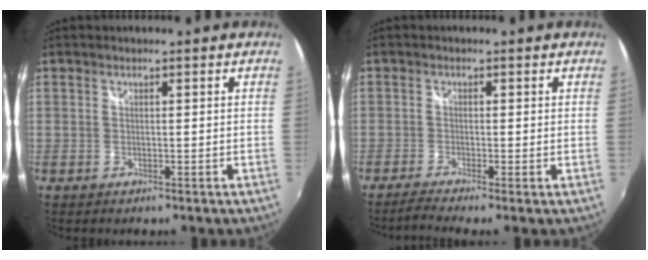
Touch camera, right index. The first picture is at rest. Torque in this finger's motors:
{"motor_torque": [-0.04, 0.05, 0.01, 0.01]}